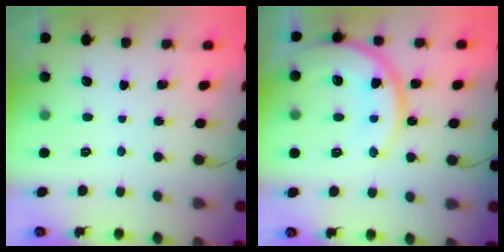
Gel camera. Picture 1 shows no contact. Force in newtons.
{"total": 16.2, "press": 16.2, "slide": 1.3}